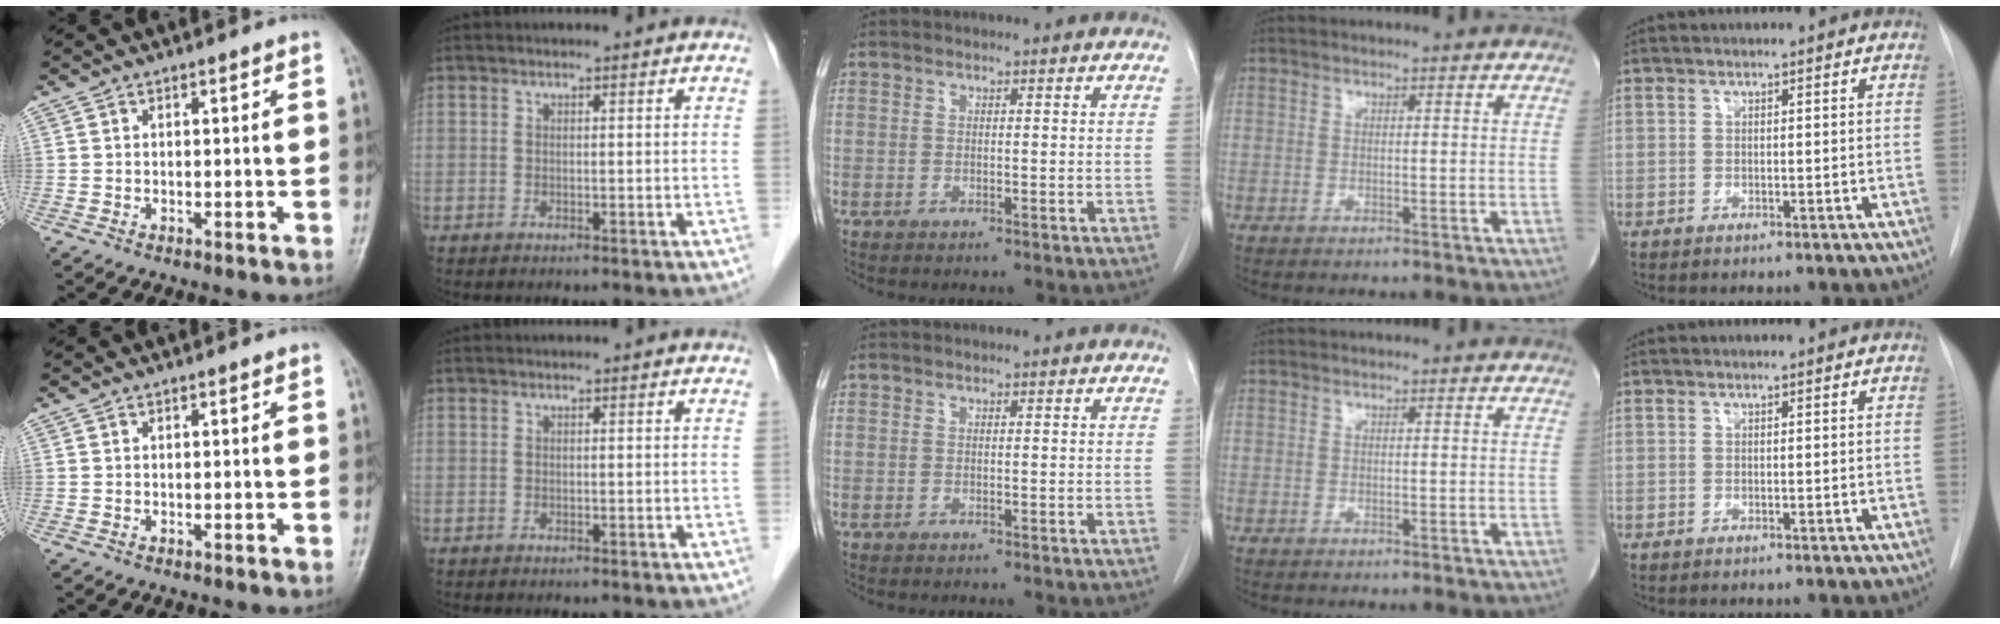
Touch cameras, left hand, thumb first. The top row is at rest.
{}